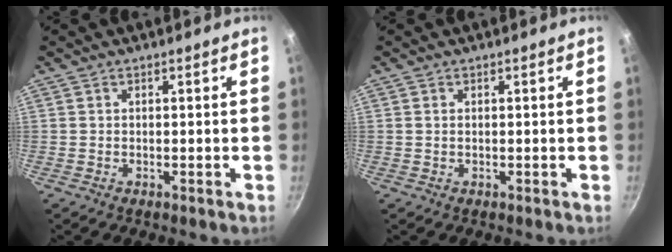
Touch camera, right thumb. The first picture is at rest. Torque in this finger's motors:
{"motor_torque": [0.13, -0.37, -0.05, 0.45, 0.04]}